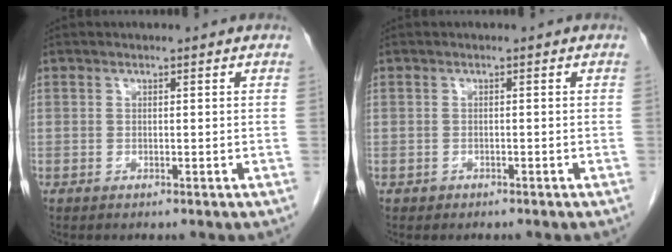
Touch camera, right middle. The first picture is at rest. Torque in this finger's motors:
{"motor_torque": [-0.39, 0.11, -0.05, 0.00]}